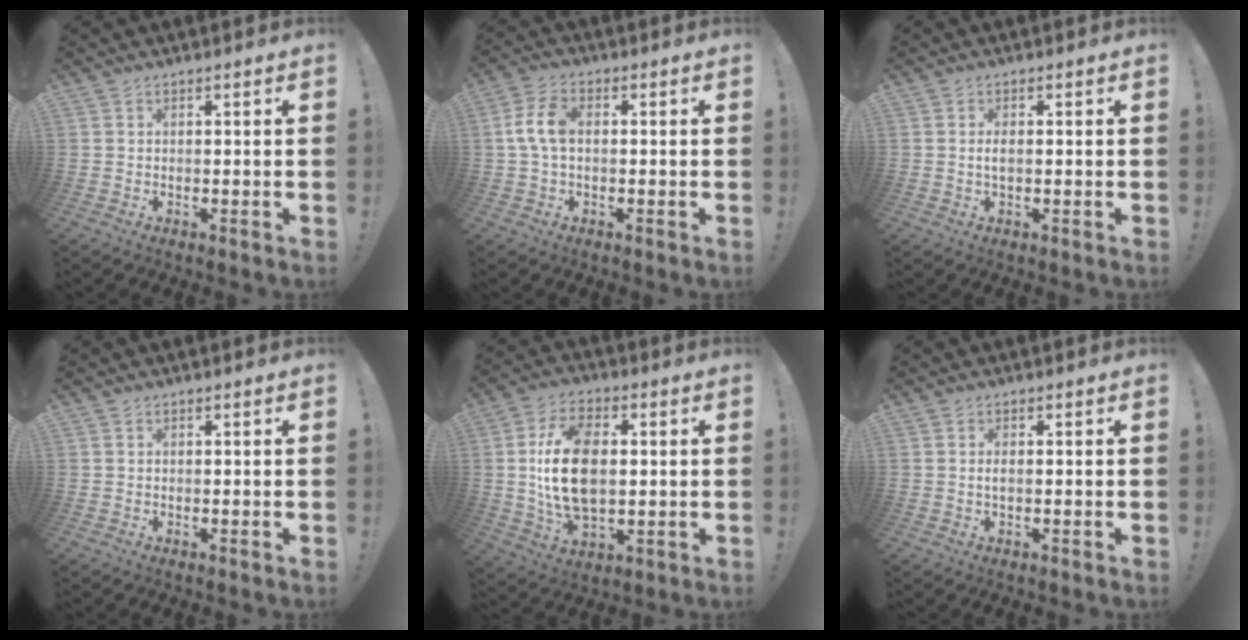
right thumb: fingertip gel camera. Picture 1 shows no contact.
{"total": 7.3, "force": [0.1, 4.1, 6.0], "torque": [-0.125, 0.009, 0.004]}
{"total": 1.8, "force": [-0.2, 0.6, 1.7], "torque": [-0.023, -0.002, -0.006]}
{"total": 0.0}
{"total": 17.5, "force": [1.1, 10.6, 13.8], "torque": [-0.260, -0.003, 0.015]}
{"total": 1.2, "force": [-0.2, 0.3, 1.1], "torque": [-0.013, -0.003, -0.005]}